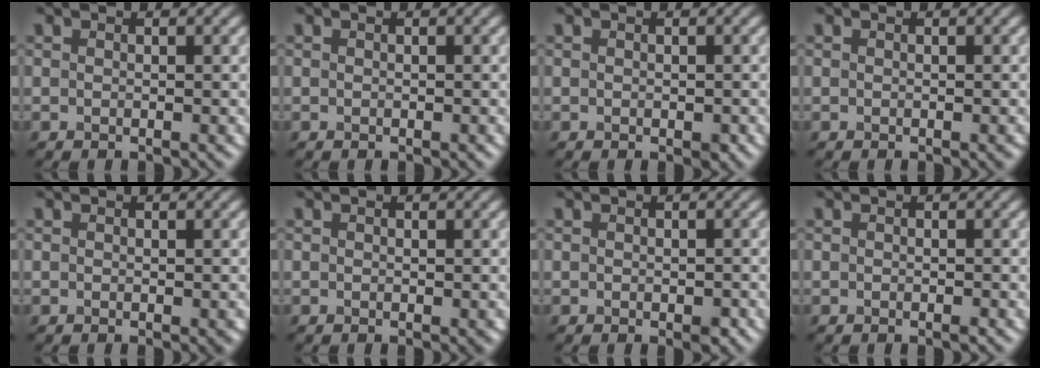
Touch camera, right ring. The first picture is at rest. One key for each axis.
{"total": 0.0}
{"total": 0.5, "fx": -0.1, "fy": 0.4, "fz": 0.3, "tx": -0.001, "ty": -0.004, "tz": 0.000}
{"total": 0.0}
{"total": 0.0}
{"total": 0.0}
{"total": 0.8, "fx": -0.2, "fy": 0.5, "fz": 0.6, "tx": -0.005, "ty": -0.003, "tz": -0.002}
{"total": 0.0}